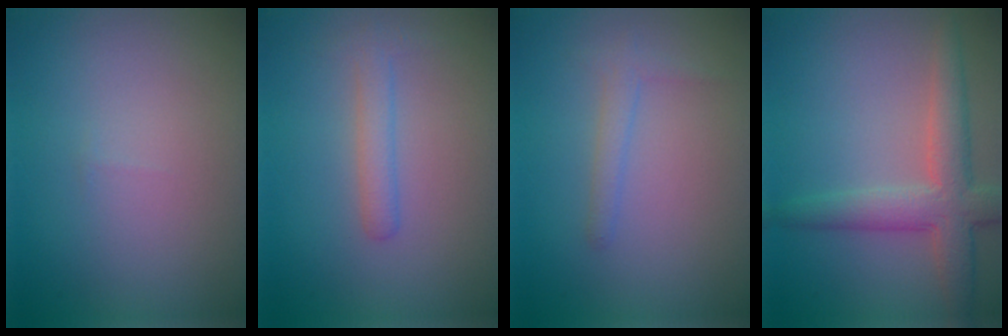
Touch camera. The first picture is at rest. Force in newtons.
{"total": 1.7, "press": 1.7, "slide": 0.1}
{"total": 1.3, "press": 1.3, "slide": 0.0}
{"total": 4.7, "press": 4.7, "slide": 0.2}